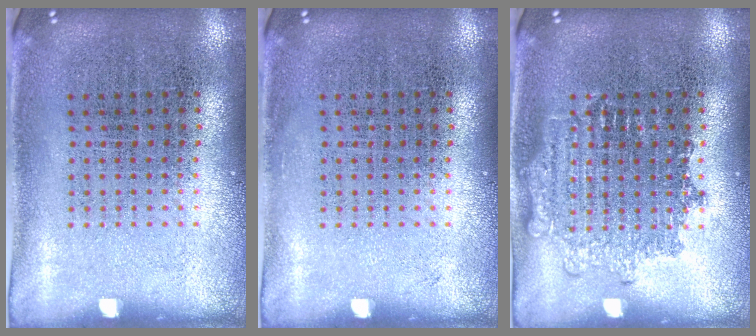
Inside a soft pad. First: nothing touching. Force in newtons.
{"total": 0.0}
{"total": 2.0, "press": 1.9, "slide": 0.4}